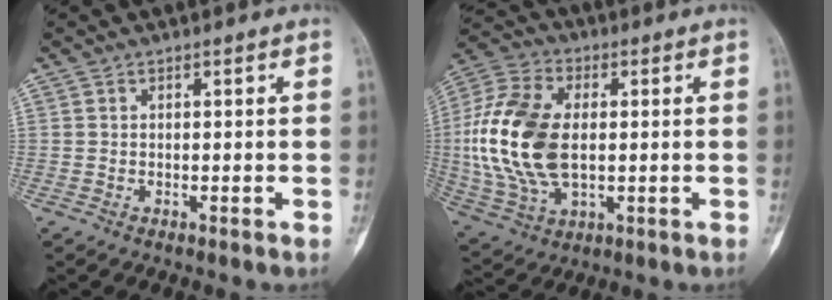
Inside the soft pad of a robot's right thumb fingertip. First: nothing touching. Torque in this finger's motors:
{"motor_torque": [2.10, 1.86, 1.10, -1.33, 0.28]}